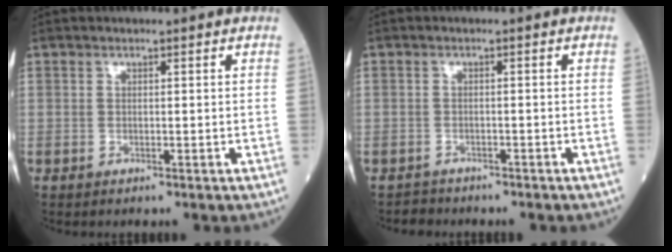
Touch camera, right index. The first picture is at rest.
{"total": 2.9, "force": [-2.4, 1.7, -0.5], "torque": [-0.004, 0.002, -0.042]}